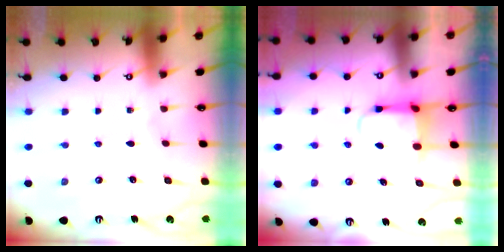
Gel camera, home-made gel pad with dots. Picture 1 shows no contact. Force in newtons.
{"total": 4.5, "press": 4.5, "slide": 0.5}